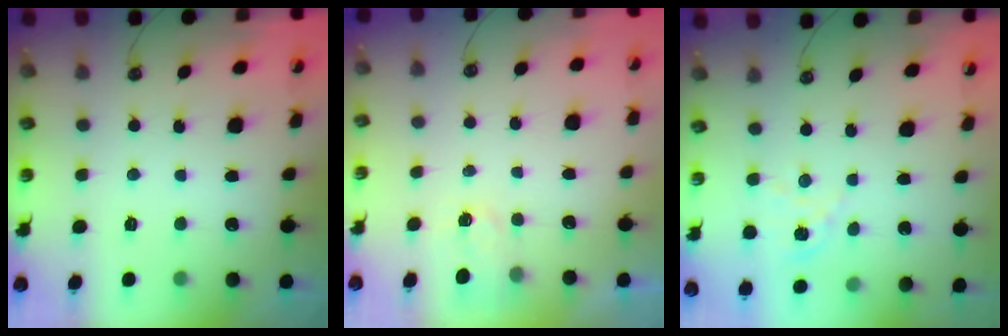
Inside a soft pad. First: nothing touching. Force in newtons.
{"total": 2.0, "press": 2.0, "slide": 0.4}
{"total": 2.9, "press": 2.9, "slide": 0.3}